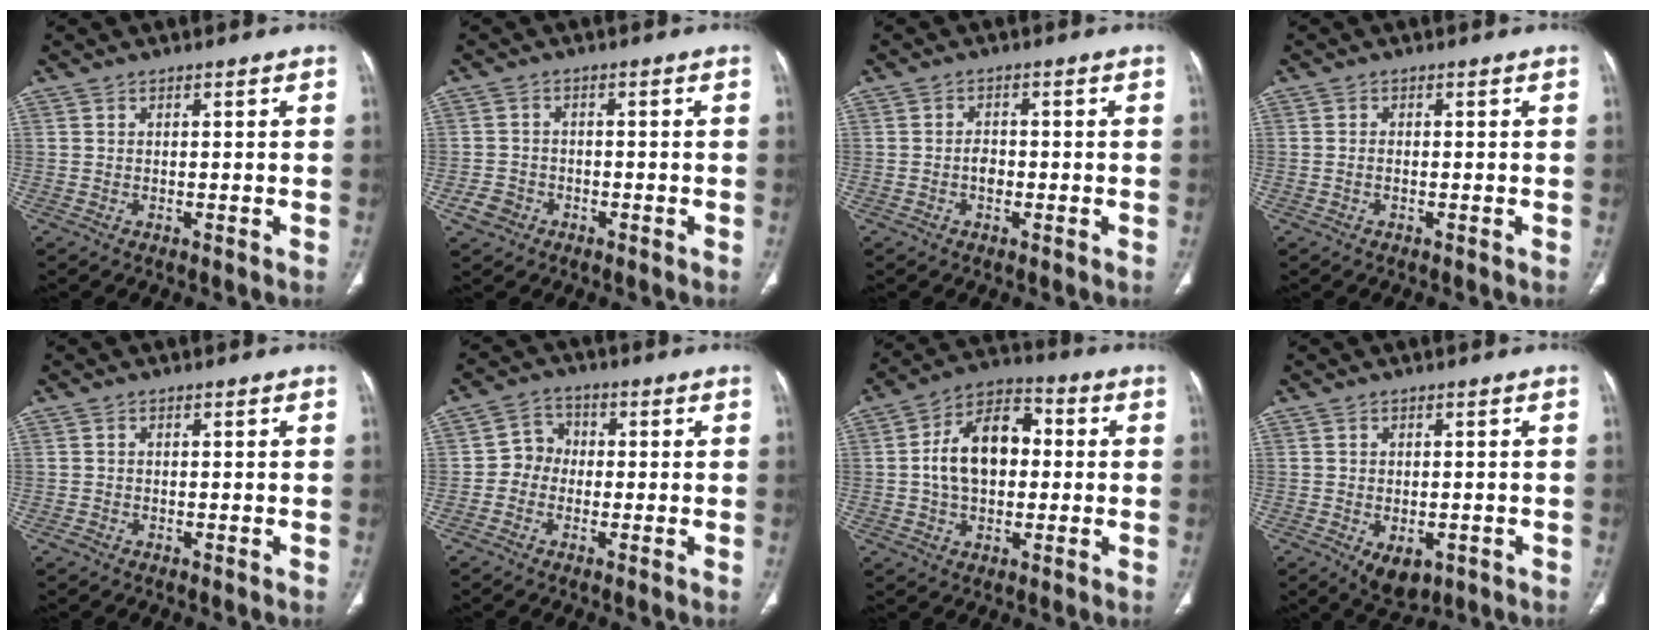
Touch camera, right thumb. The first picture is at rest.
{"total": 3.4, "force": [-1.7, 2.8, 0.9], "torque": [-0.008, 0.017, -0.029]}
{"total": 1.6, "force": [-0.5, 1.1, 1.0], "torque": [-0.012, 0.005, -0.011]}
{"total": 0.8, "force": [-0.2, 0.4, 0.6], "torque": [-0.014, 0.001, -0.004]}
{"total": 0.9, "force": [-0.5, 0.7, 0.2], "torque": [-0.006, 0.001, -0.012]}
{"total": 4.8, "force": [-0.8, 4.4, 1.9], "torque": [-0.009, 0.018, -0.029]}
{"total": 13.9, "force": [0.7, 9.1, 10.5], "torque": [-0.160, 0.029, 0.002]}
{"total": 5.8, "force": [-2.2, 3.6, 4.0], "torque": [-0.048, 0.003, -0.019]}